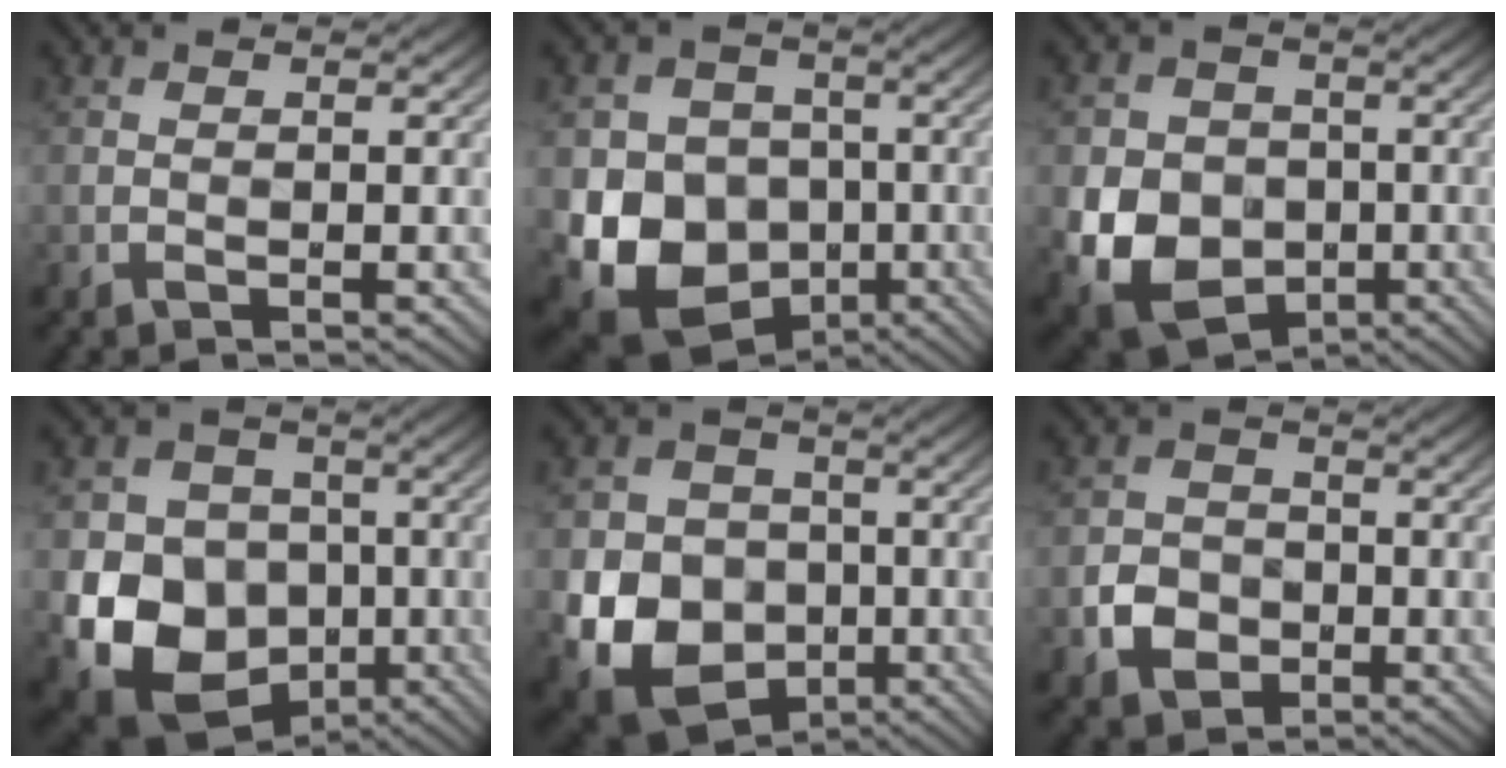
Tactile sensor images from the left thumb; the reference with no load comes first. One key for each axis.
{"total": 14.4, "fx": -3.3, "fy": 12.6, "fz": 6.1, "tx": -0.148, "ty": -0.043, "tz": -0.059}
{"total": 10.4, "fx": -2.2, "fy": 8.9, "fz": 4.9, "tx": -0.121, "ty": -0.046, "tz": -0.039}
{"total": 15.1, "fx": -3.5, "fy": 13.2, "fz": 6.6, "tx": -0.156, "ty": -0.046, "tz": -0.064}
{"total": 13.0, "fx": -3.1, "fy": 11.2, "fz": 5.8, "tx": -0.141, "ty": -0.055, "tz": -0.061}
{"total": 3.9, "fx": -1.3, "fy": 3.4, "fz": 1.3, "tx": -0.036, "ty": -0.008, "tz": -0.026}